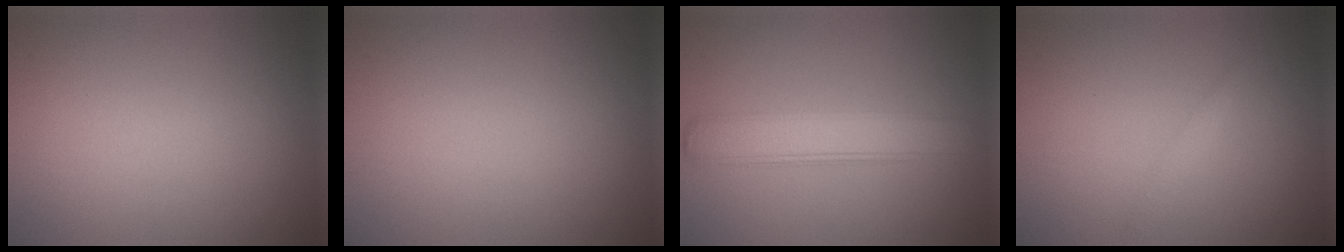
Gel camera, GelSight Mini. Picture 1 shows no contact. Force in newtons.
{"total": 0.0}
{"total": 4.2, "press": 4.2, "slide": 0.1}
{"total": 0.8, "press": 0.8, "slide": 0.0}